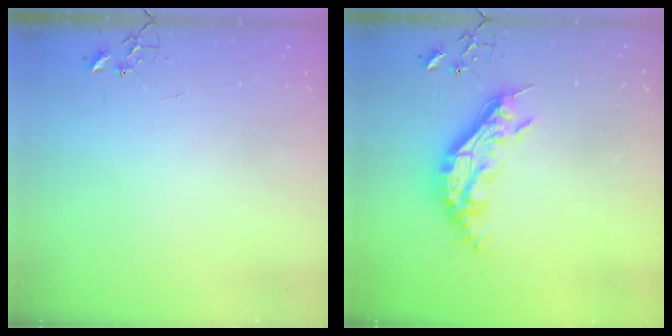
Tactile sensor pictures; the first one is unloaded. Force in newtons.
{"total": 16.8, "press": 16.8, "slide": 0.3}